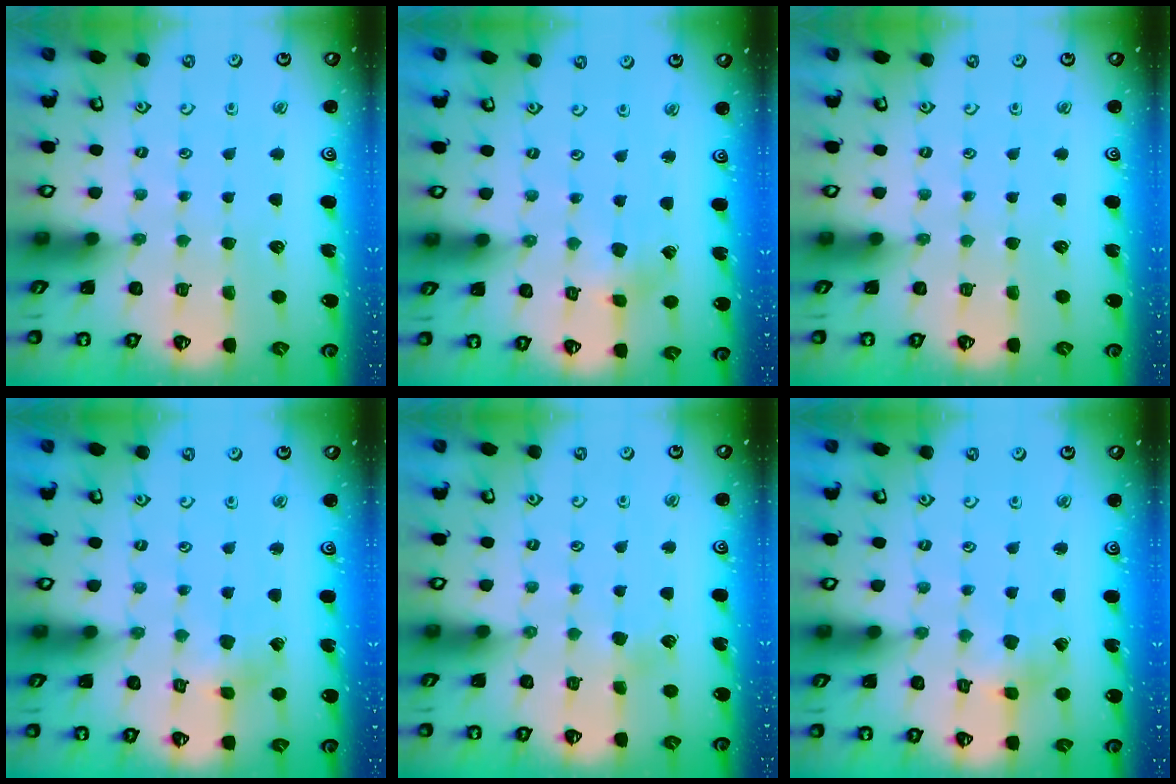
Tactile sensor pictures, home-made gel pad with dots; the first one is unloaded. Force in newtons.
{"total": 1.9, "press": 1.9, "slide": 0.3}
{"total": 0.0}
{"total": 2.4, "press": 2.4, "slide": 0.2}
{"total": 2.7, "press": 2.7, "slide": 0.4}
{"total": 2.7, "press": 2.7, "slide": 0.2}